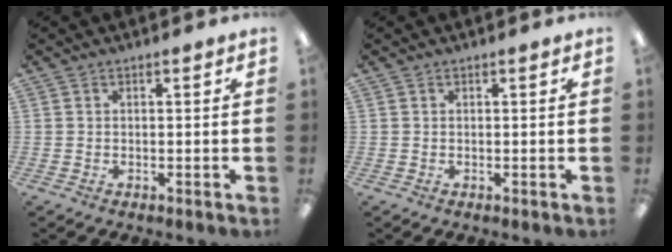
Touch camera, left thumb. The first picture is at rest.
{"total": 0.0}